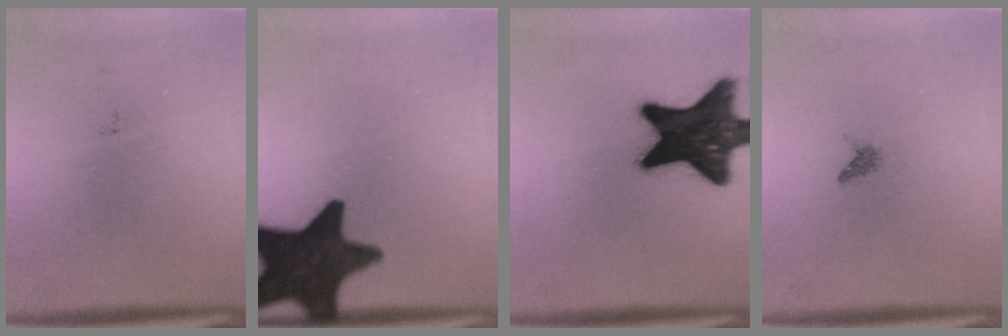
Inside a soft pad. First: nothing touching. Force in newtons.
{"total": 17.8}
{"total": 19.0}
{"total": 0.7}